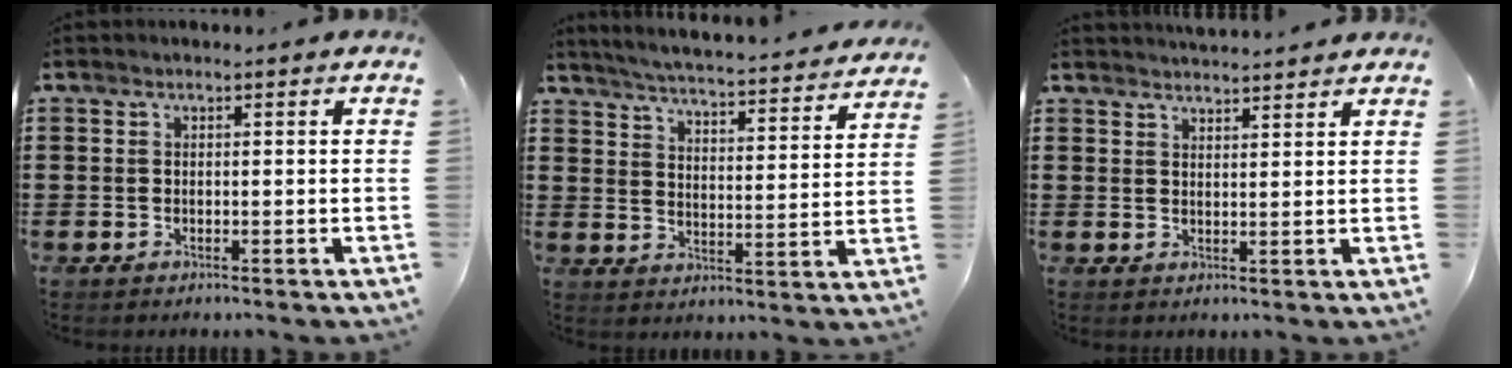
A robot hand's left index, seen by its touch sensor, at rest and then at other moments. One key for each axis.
{"total": 4.3, "fx": 4.1, "fy": -0.7, "fz": 1.0, "tx": -0.042, "ty": -0.039, "tz": 0.064}
{"total": 2.6, "fx": 2.6, "fy": -0.2, "fz": 0.0, "tx": -0.006, "ty": -0.007, "tz": 0.050}